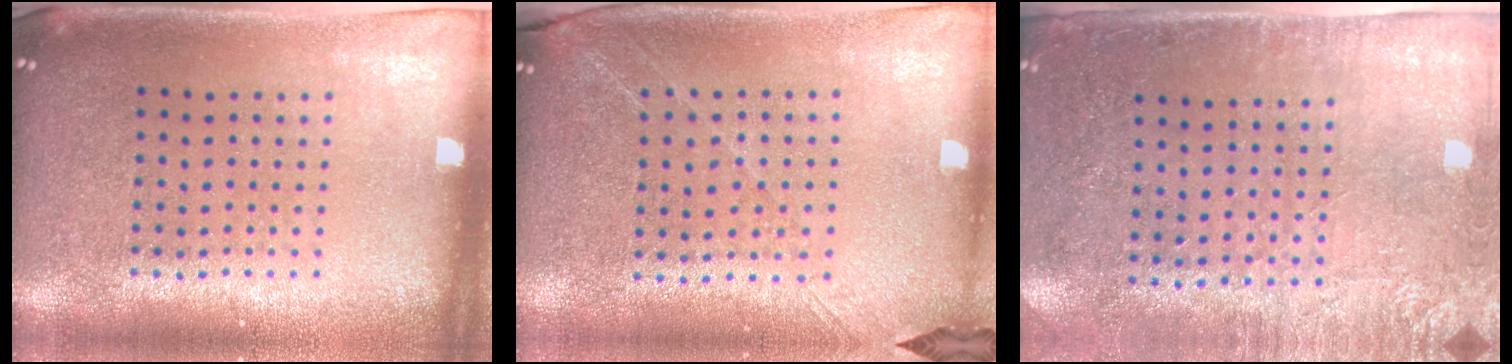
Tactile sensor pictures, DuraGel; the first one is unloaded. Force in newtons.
{"total": 1.4, "press": 1.3, "slide": 0.6}
{"total": 2.8, "press": 2.3, "slide": 1.6}